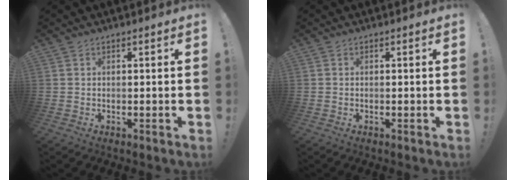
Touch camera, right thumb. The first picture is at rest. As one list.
[{"total": 0.0}]